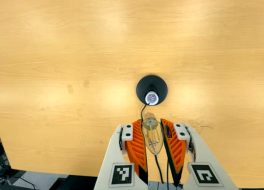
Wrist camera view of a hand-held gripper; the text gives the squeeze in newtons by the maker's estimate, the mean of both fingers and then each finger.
{"total": 18.1, "left": 20.1, "right": 16.1}